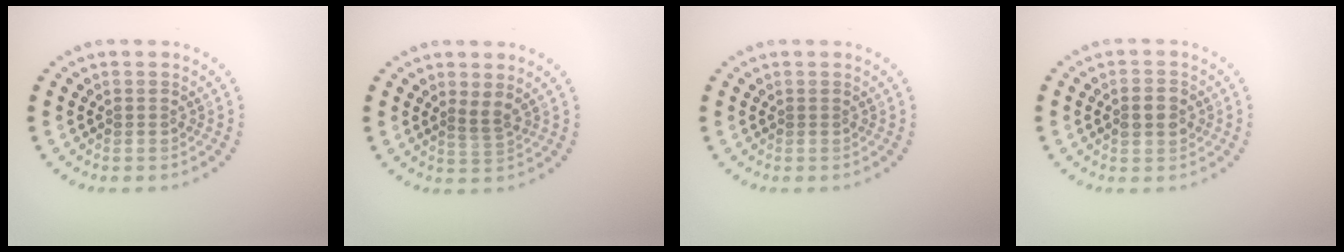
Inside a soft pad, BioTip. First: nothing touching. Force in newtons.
{"total": 1.5, "press": 1.0, "slide": 1.1}
{"total": 0.0}
{"total": 2.6, "press": 2.6, "slide": 0.2}